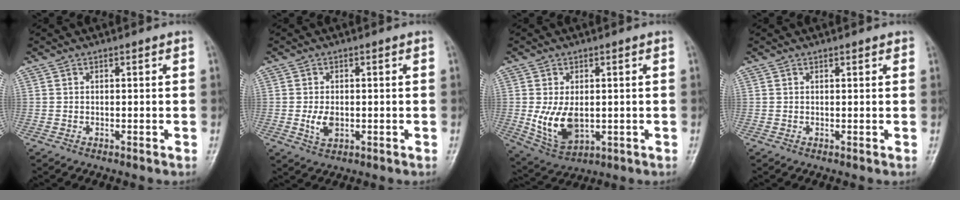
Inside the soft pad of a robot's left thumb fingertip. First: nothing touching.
{"total": 3.6, "force": [-0.7, 2.2, 2.7], "torque": [-0.050, -0.004, -0.007]}
{"total": 8.8, "force": [-0.7, 5.5, 6.9], "torque": [-0.119, -0.012, 0.005]}
{"total": 0.9, "force": [0.6, 0.4, 0.5], "torque": [-0.004, -0.001, 0.004]}